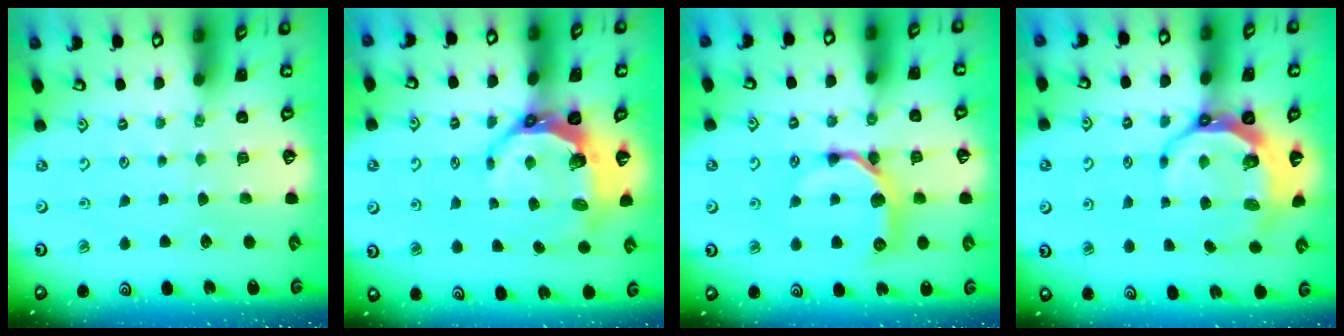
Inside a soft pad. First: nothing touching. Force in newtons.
{"total": 9.3, "press": 8.0, "slide": 4.8}
{"total": 11.3, "press": 11.3, "slide": 0.6}
{"total": 7.9, "press": 6.8, "slide": 4.0}